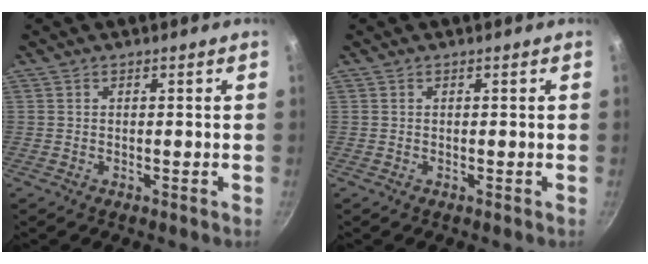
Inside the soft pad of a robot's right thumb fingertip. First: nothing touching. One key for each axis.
{"total": 0.0}